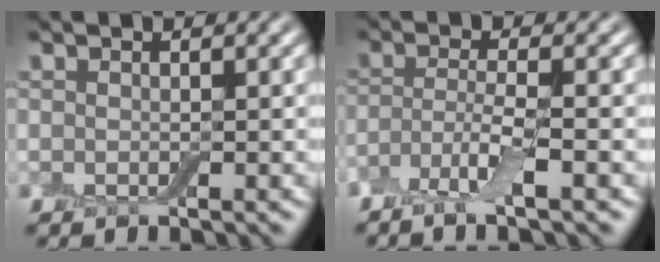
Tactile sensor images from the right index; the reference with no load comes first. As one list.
[{"total": 2.9, "force": [-1.8, 0.4, 2.3], "torque": [-0.051, -0.003, -0.043]}]